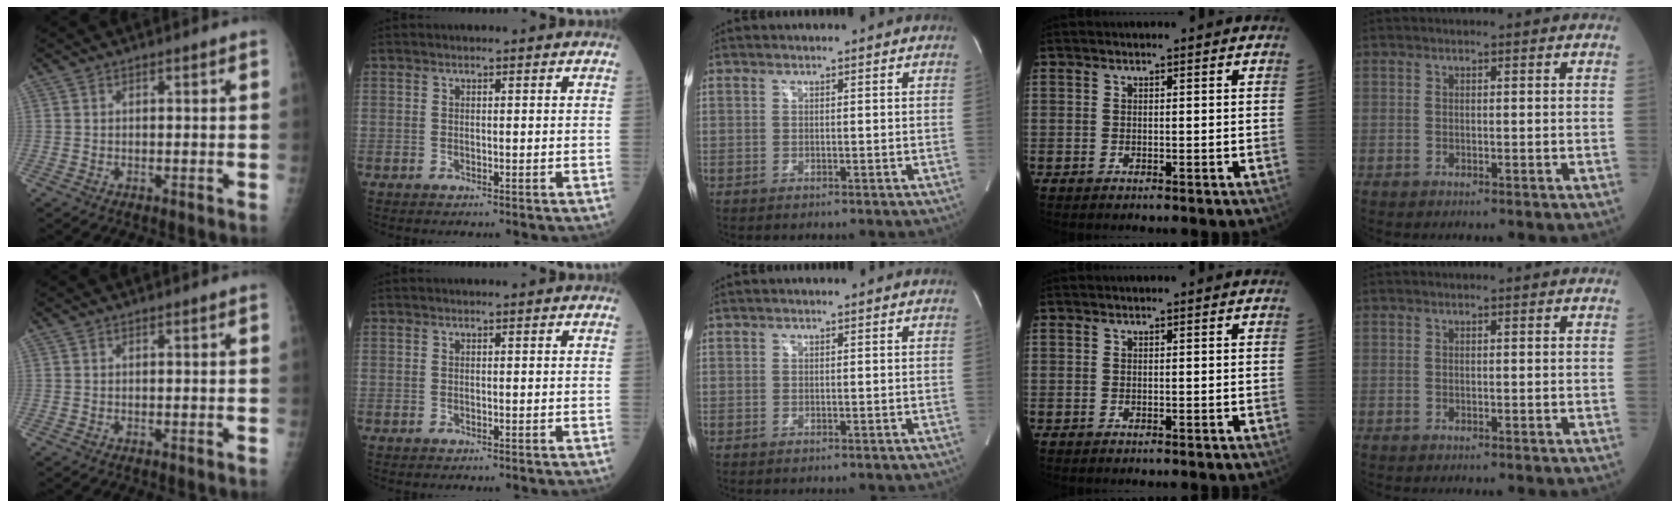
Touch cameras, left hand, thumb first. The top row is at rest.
{}